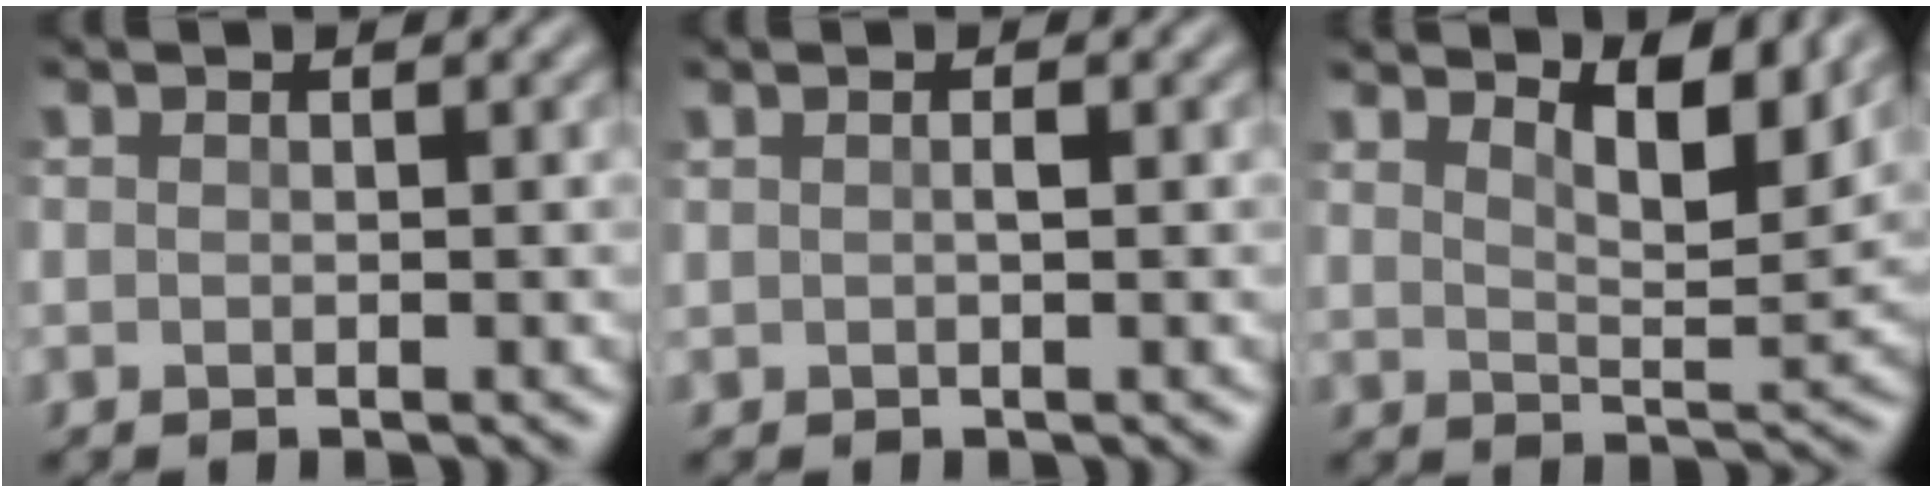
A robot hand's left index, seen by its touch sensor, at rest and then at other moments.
{"total": 0.6, "force": [0.1, 0.1, 0.6], "torque": [-0.016, 0.001, 0.000]}
{"total": 5.1, "force": [3.8, 1.3, 3.3], "torque": [-0.055, -0.005, 0.056]}